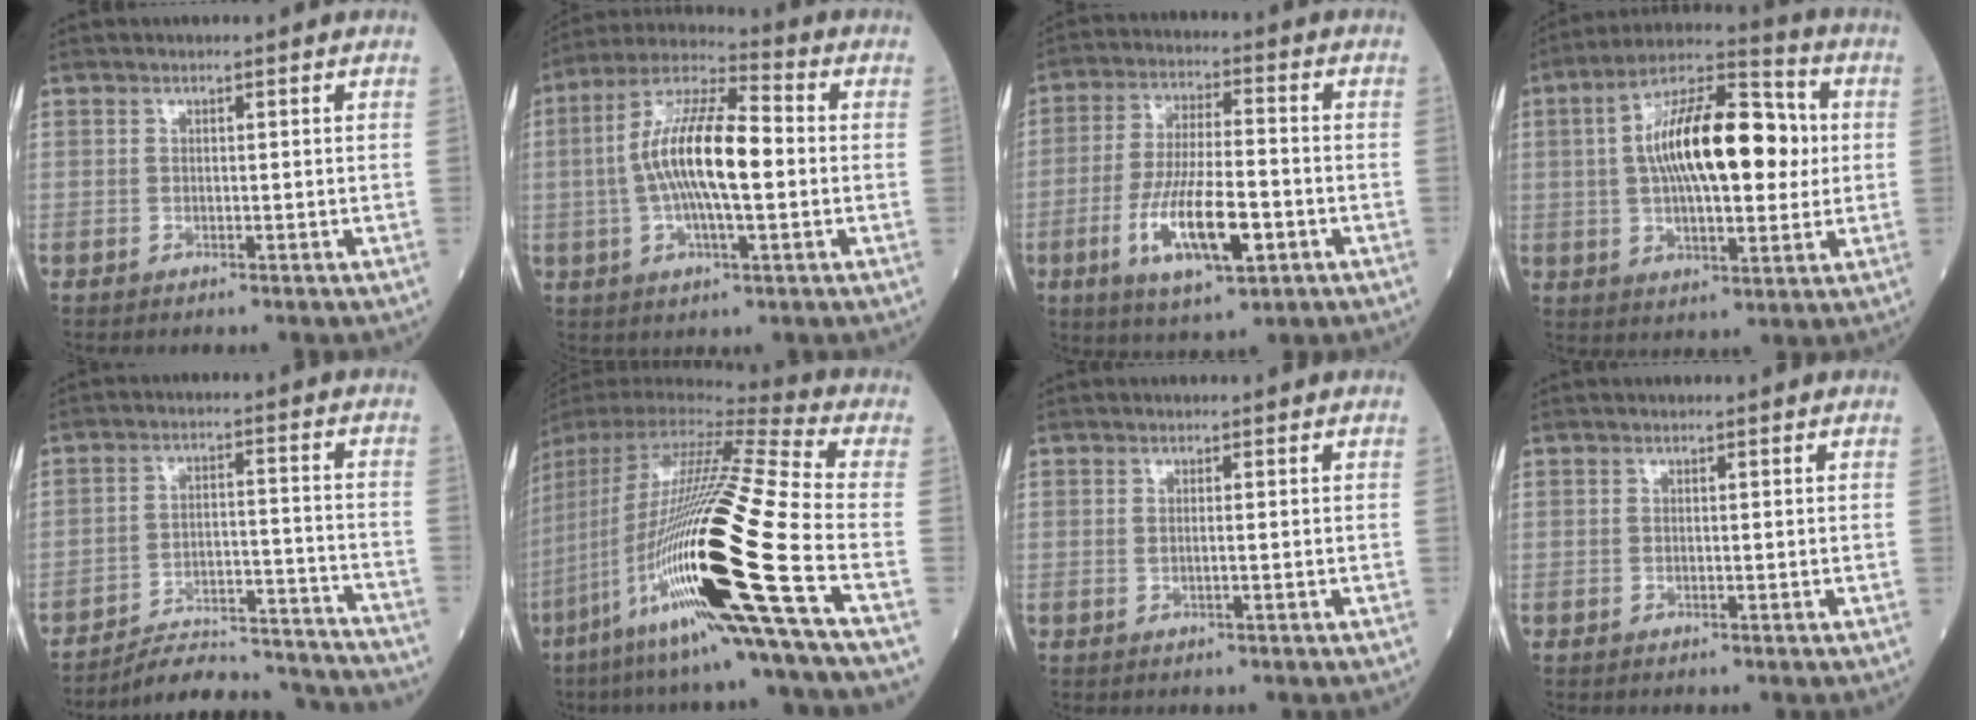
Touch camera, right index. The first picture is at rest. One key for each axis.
{"total": 13.8, "fx": -0.3, "fy": 3.3, "fz": 13.4, "tx": -0.261, "ty": 0.017, "tz": -0.008}
{"total": 12.5, "fx": -4.1, "fy": 3.0, "fz": 11.4, "tx": -0.226, "ty": -0.012, "tz": -0.068}
{"total": 17.1, "fx": 2.0, "fy": 6.0, "fz": 15.9, "tx": -0.278, "ty": 0.034, "tz": 0.032}
{"total": 17.6, "fx": -17.2, "fy": 0.7, "fz": 3.5, "tx": -0.051, "ty": 0.017, "tz": -0.245}
{"total": 30.6, "fx": -9.6, "fy": 0.3, "fz": 29.1, "tx": -0.541, "ty": -0.046, "tz": -0.183}
{"total": 0.7, "fx": 0.0, "fy": -0.2, "fz": 0.7, "tx": -0.017, "ty": -0.001, "tz": 0.002}
{"total": 0.0}